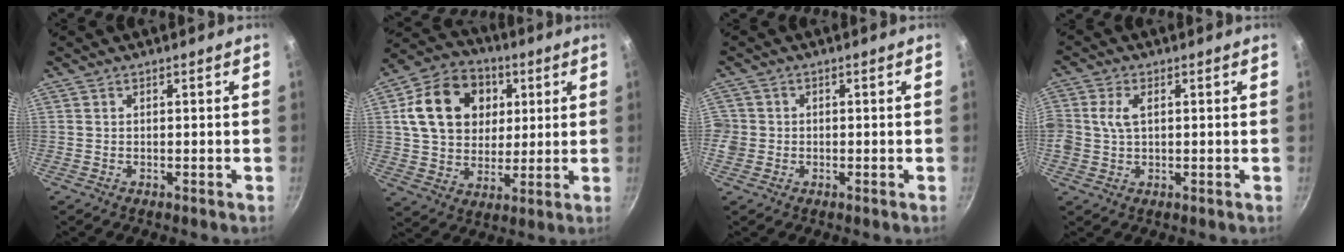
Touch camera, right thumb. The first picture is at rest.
{"total": 18.4, "force": [4.9, 14.4, 10.5], "torque": [-0.156, 0.007, 0.078]}
{"total": 3.5, "force": [-0.6, 3.3, 0.9], "torque": [-0.008, 0.008, -0.013]}
{"total": 5.2, "force": [0.9, 3.2, 3.9], "torque": [-0.077, 0.010, 0.015]}